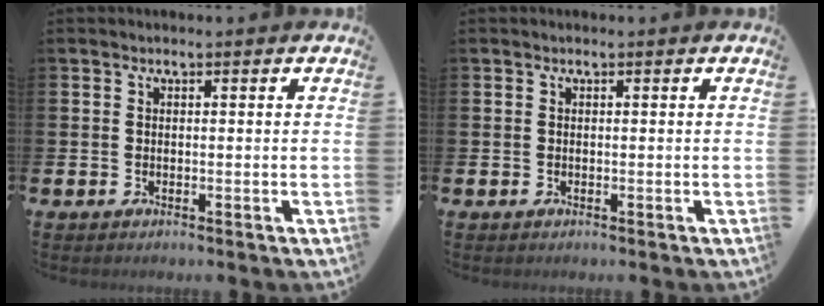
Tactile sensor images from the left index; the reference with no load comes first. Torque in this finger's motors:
{"motor_torque": [-0.17, 0.15, 0.05, 0.00]}